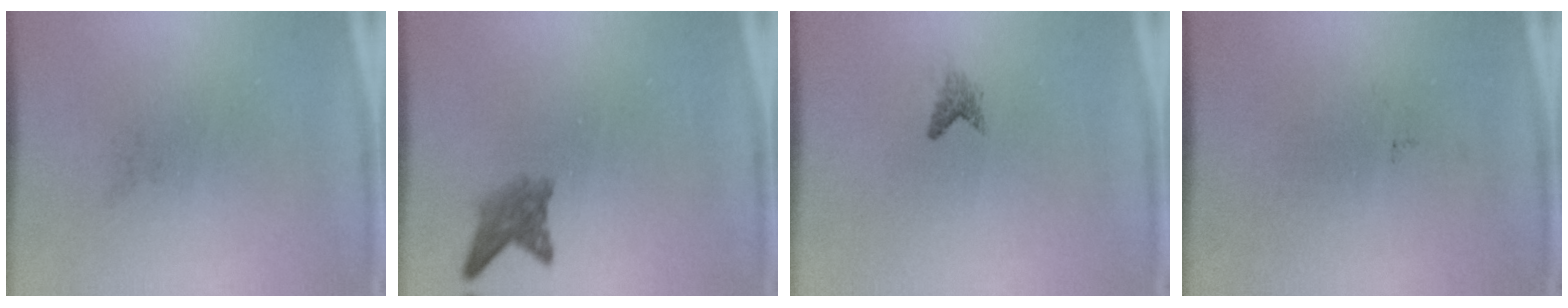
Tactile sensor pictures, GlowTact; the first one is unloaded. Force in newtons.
{"total": 2.9}
{"total": 1.0}
{"total": 0.0}